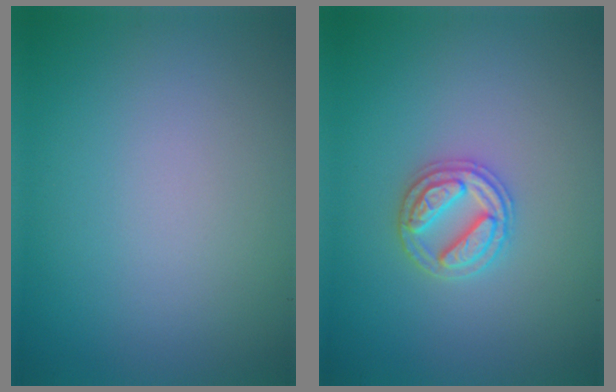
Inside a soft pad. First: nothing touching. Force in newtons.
{"total": 2.7, "press": 2.7, "slide": 0.3}